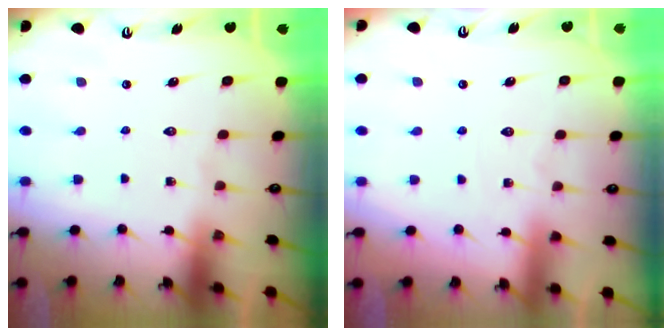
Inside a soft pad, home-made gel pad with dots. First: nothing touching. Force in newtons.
{"total": 2.7, "press": 2.7, "slide": 0.3}